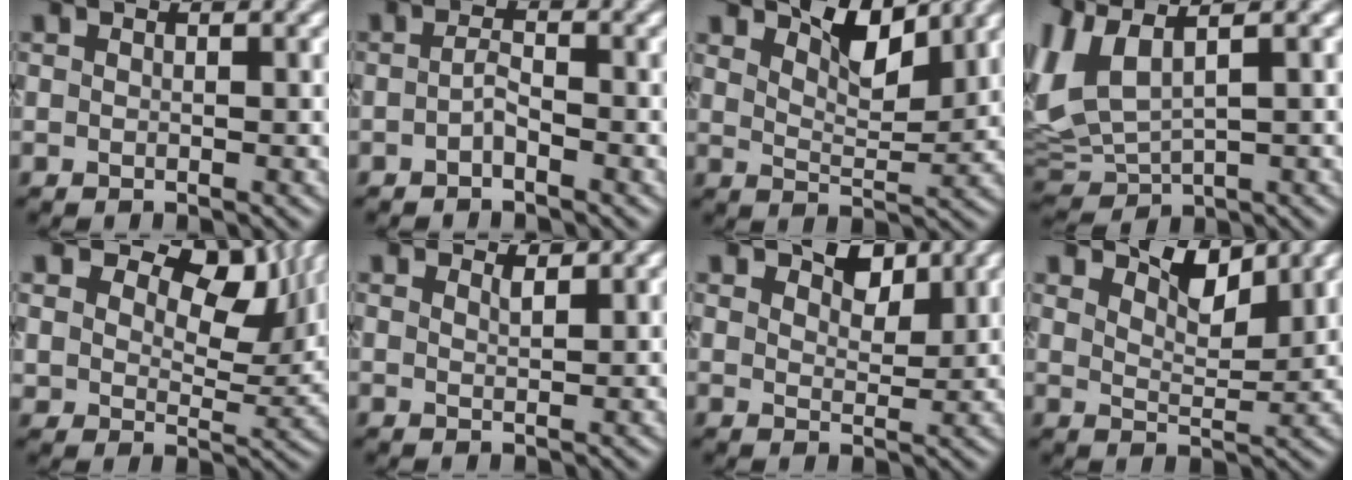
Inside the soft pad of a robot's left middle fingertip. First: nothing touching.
{"total": 1.1, "force": [-0.7, 0.3, 0.9], "torque": [-0.019, 0.008, -0.016]}
{"total": 4.6, "force": [3.7, 1.4, 2.4], "torque": [-0.041, 0.005, 0.061]}
{"total": 6.0, "force": [2.8, 2.7, 4.6], "torque": [-0.113, 0.013, 0.053]}
{"total": 8.6, "force": [5.5, 4.7, 4.6], "torque": [-0.078, 0.007, 0.089]}
{"total": 1.1, "force": [1.1, 0.0, 0.1], "torque": [0.001, 0.005, 0.020]}
{"total": 3.9, "force": [2.9, 1.9, 1.8], "torque": [-0.023, 0.010, 0.029]}
{"total": 3.8, "force": [3.2, 1.0, 1.7], "torque": [-0.032, 0.004, 0.053]}